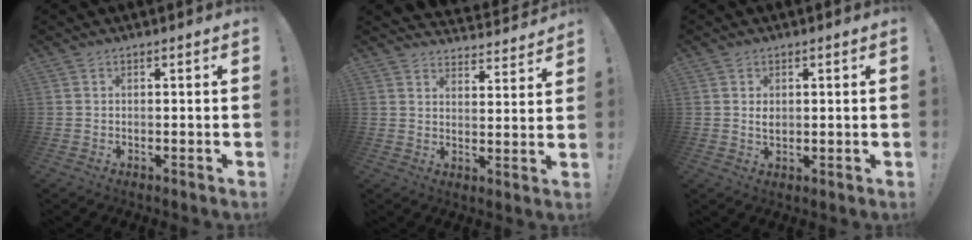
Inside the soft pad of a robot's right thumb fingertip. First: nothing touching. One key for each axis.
{"total": 4.3, "fx": 3.8, "fy": 1.5, "fz": 1.2, "tx": -0.008, "ty": -0.043, "tz": 0.065}
{"total": 2.1, "fx": 0.5, "fy": 1.5, "fz": 1.3, "tx": -0.020, "ty": -0.001, "tz": 0.008}